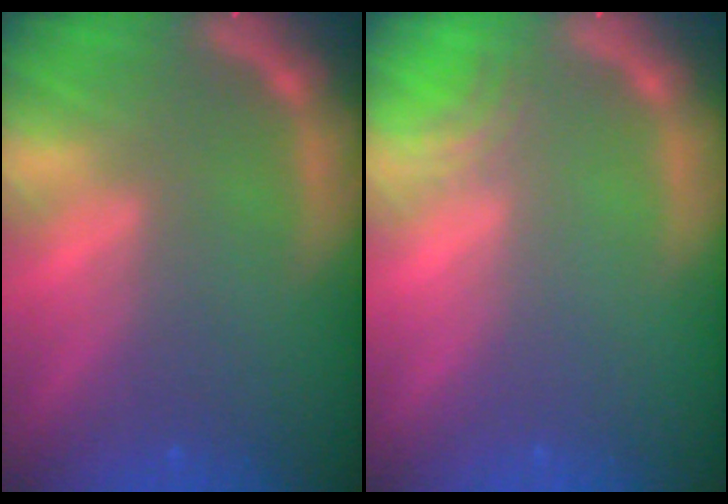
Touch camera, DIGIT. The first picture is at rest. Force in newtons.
{"total": 1.5}